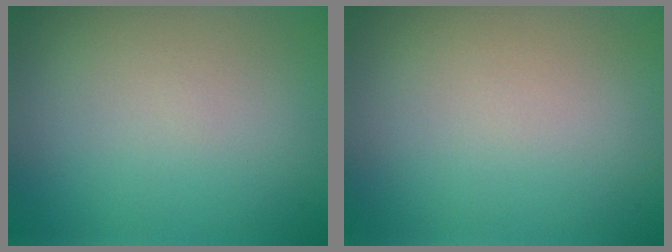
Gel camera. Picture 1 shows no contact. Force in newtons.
{"total": 0.0}